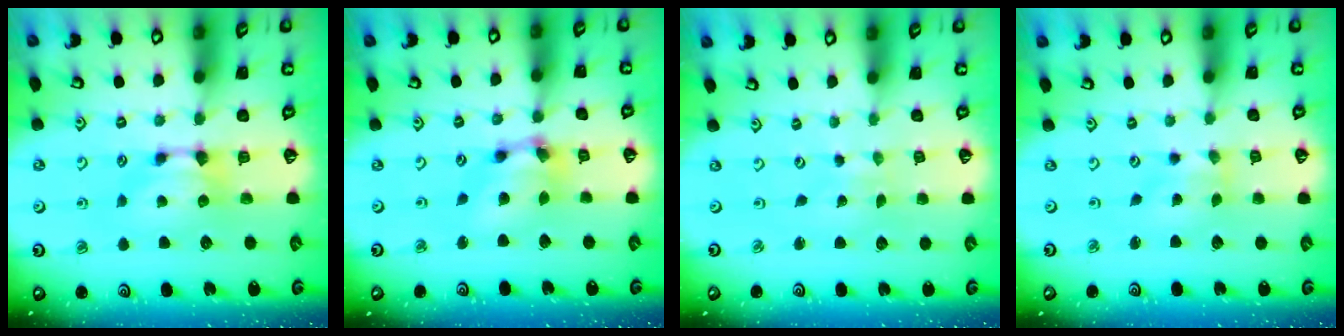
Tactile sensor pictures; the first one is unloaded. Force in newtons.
{"total": 5.0, "press": 4.6, "slide": 1.8}
{"total": 7.1, "press": 7.1, "slide": 0.4}
{"total": 2.0, "press": 1.7, "slide": 1.0}